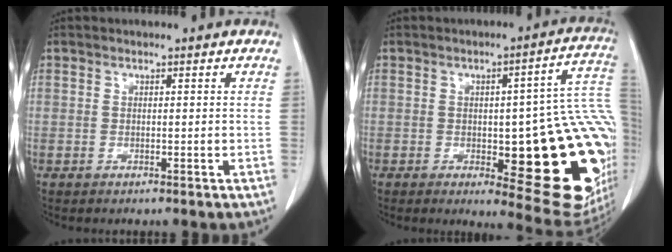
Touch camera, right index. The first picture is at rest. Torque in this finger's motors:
{"motor_torque": [1.44, -0.70, 0.44, 0.12]}